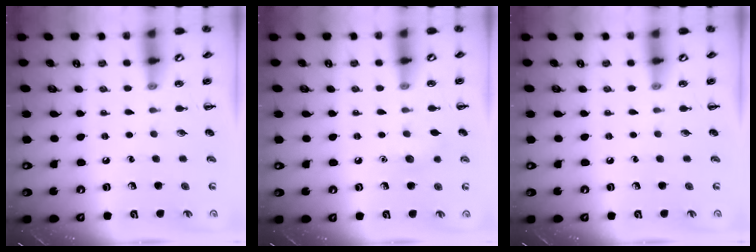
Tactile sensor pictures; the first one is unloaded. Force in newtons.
{"total": 6.0, "press": 5.8, "slide": 1.6}
{"total": 0.0}